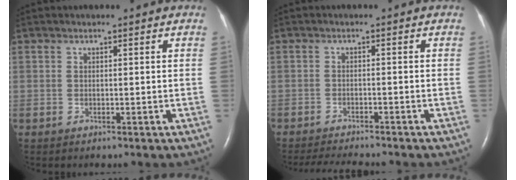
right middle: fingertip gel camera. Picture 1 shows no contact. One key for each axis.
{"total": 7.1, "fx": -6.6, "fy": 0.6, "fz": 2.6, "tx": -0.038, "ty": -0.016, "tz": -0.102}